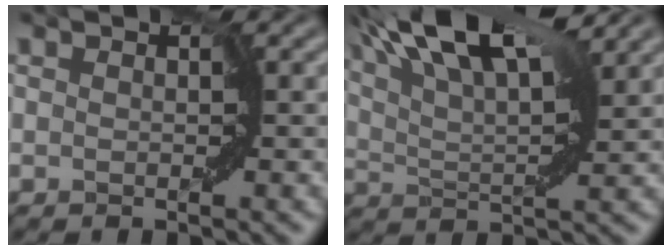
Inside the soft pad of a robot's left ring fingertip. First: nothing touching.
{"total": 9.7, "force": [6.6, 2.4, 6.7], "torque": [-0.119, 0.030, 0.109]}